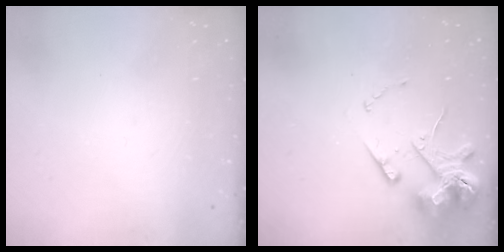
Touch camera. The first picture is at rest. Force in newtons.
{"total": 14.1, "press": 13.9, "slide": 2.1}